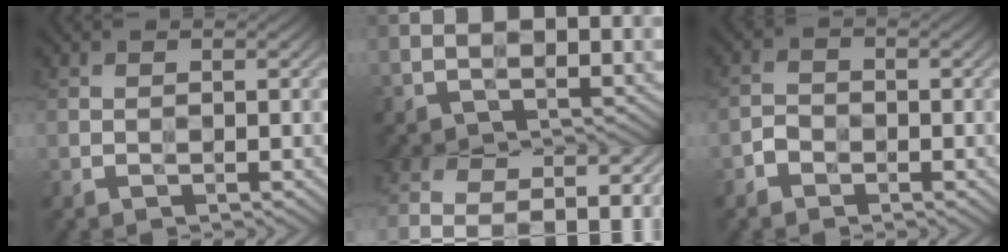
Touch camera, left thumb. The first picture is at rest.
{"total": 21.4, "force": [-0.2, 12.9, 17.1], "torque": [-0.284, 0.014, 0.021]}
{"total": 1.9, "force": [-1.2, 1.3, 0.6], "torque": [-0.009, 0.003, -0.030]}